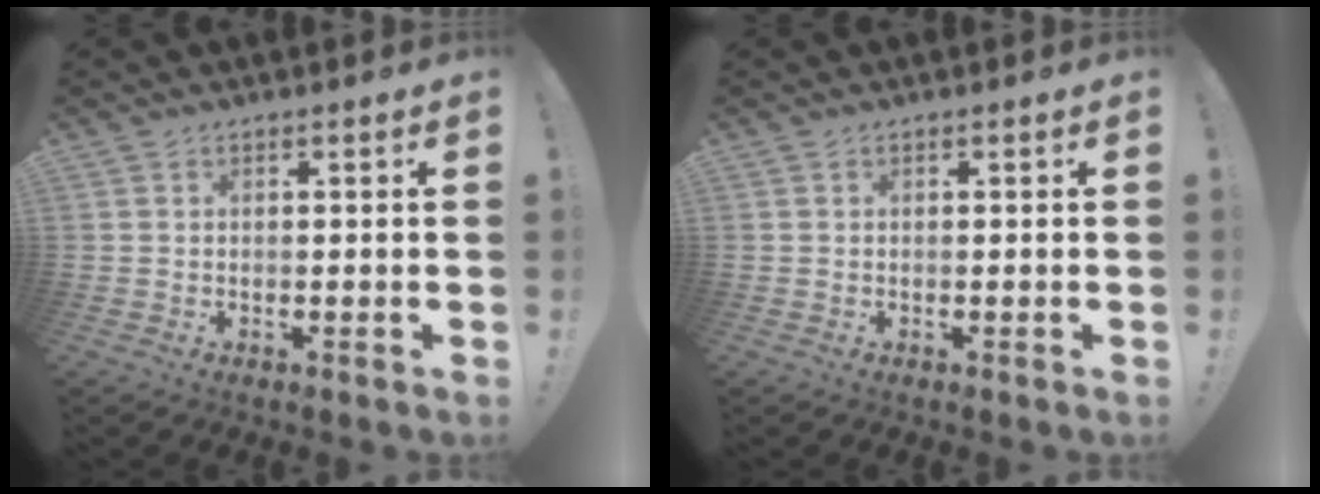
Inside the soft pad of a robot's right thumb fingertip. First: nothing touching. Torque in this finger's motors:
{"motor_torque": [-0.04, 0.02, -0.32, 0.30, 0.01]}